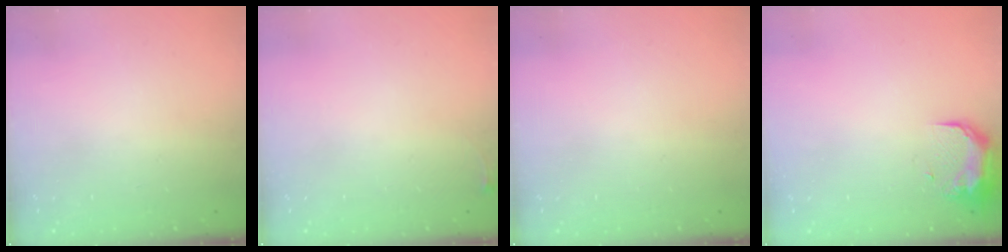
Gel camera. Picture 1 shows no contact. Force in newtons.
{"total": 2.6, "press": 2.6, "slide": 0.6}
{"total": 0.0}
{"total": 9.1, "press": 9.0, "slide": 1.5}